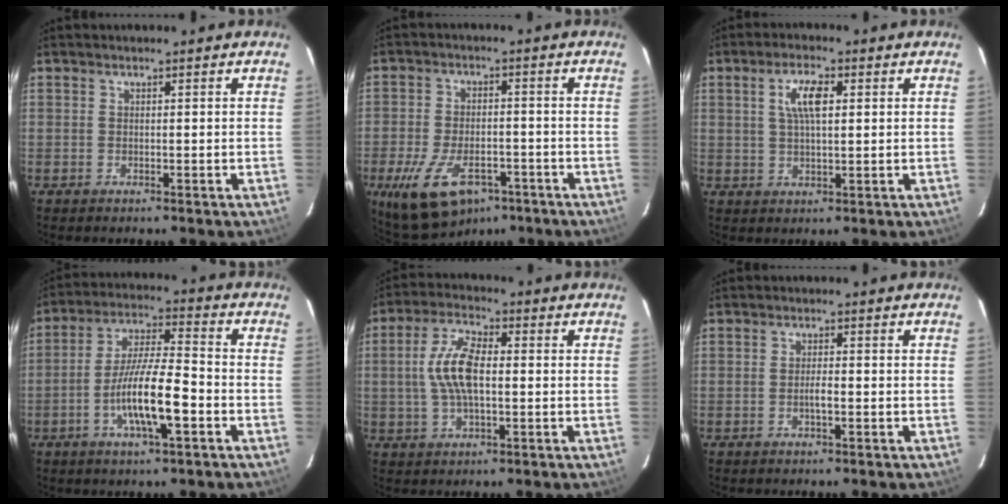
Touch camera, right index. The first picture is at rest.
{"total": 13.6, "force": [-7.9, 7.1, 8.5], "torque": [-0.187, -0.025, -0.128]}
{"total": 5.6, "force": [1.7, 1.9, 5.0], "torque": [-0.095, 0.009, 0.031]}
{"total": 12.0, "force": [-4.5, 2.0, 10.9], "torque": [-0.211, -0.004, -0.084]}
{"total": 9.2, "force": [-0.1, 3.9, 8.3], "torque": [-0.170, 0.012, -0.002]}
{"total": 1.9, "force": [-0.8, 0.3, 1.7], "torque": [-0.032, 0.001, -0.015]}